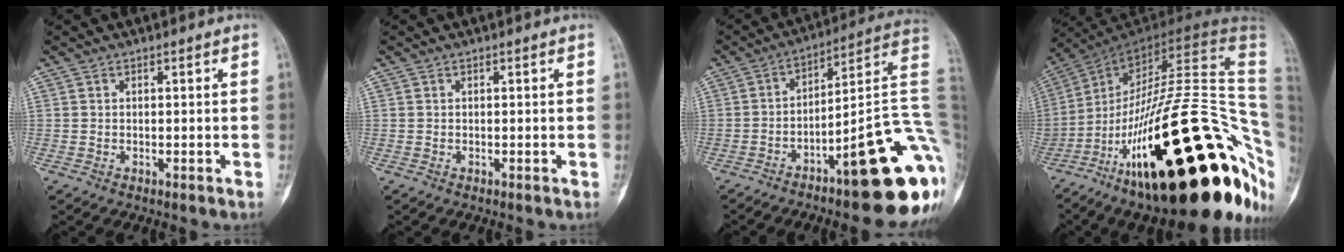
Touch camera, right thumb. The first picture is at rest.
{"total": 0.0}
{"total": 23.5, "force": [-8.7, 5.0, 21.2], "torque": [-0.209, 0.065, -0.117]}
{"total": 43.1, "force": [-13.3, 14.2, 38.4], "torque": [-0.496, 0.087, -0.208]}